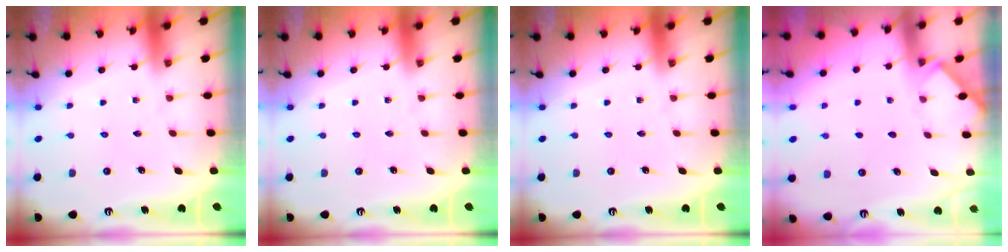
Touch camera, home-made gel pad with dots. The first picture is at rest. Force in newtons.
{"total": 0.0}
{"total": 0.0}
{"total": 3.1, "press": 3.0, "slide": 0.3}